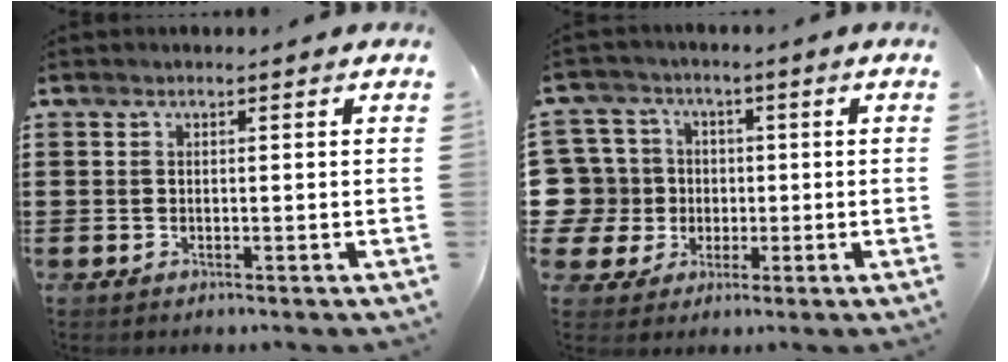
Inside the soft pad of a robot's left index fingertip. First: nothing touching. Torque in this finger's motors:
{"motor_torque": [0.13, 0.09, 0.03, 0.01]}